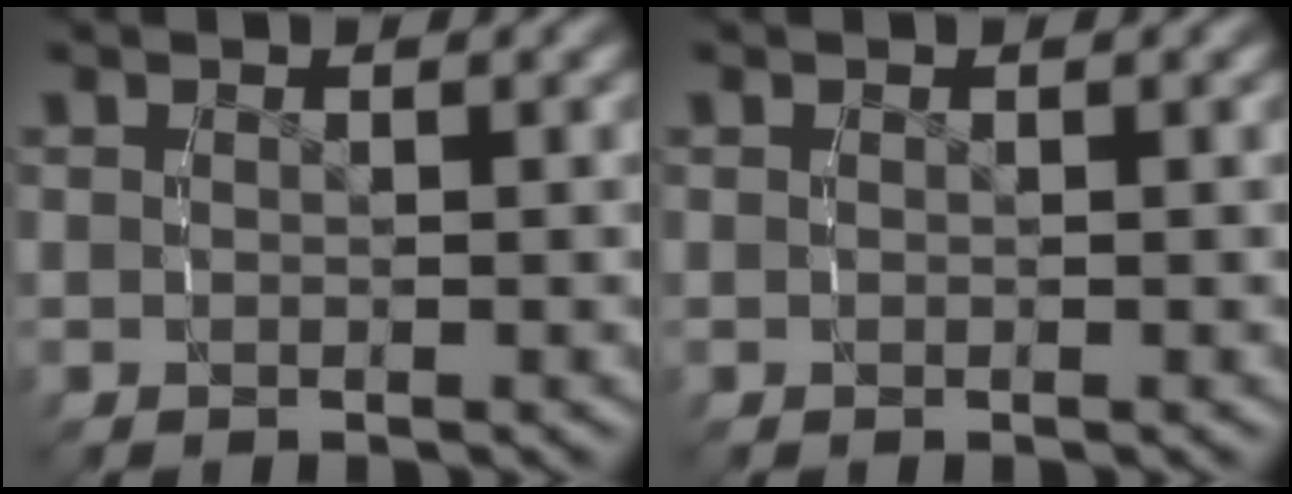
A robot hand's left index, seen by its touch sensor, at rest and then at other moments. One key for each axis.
{"total": 0.0}